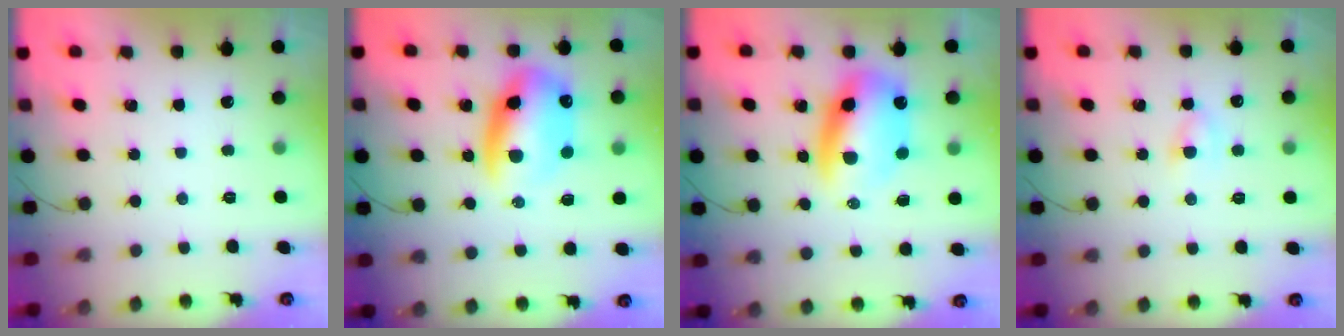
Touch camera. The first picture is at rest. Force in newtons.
{"total": 13.7, "press": 13.3, "slide": 3.5}
{"total": 12.2, "press": 11.7, "slide": 3.4}
{"total": 2.9, "press": 2.8, "slide": 0.9}